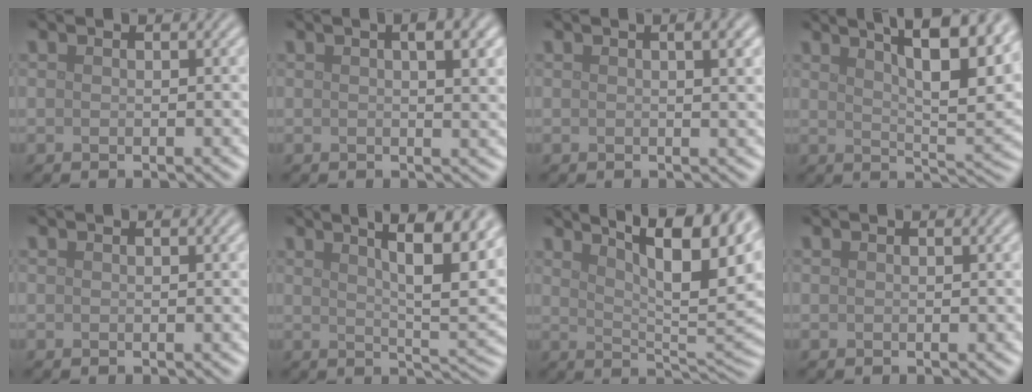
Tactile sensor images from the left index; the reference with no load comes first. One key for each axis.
{"total": 3.2, "fx": 1.1, "fy": 0.9, "fz": 2.9, "tx": -0.034, "ty": 0.007, "tz": 0.014}
{"total": 2.8, "fx": 1.0, "fy": 0.8, "fz": 2.5, "tx": -0.023, "ty": 0.007, "tz": 0.010}
{"total": 12.6, "fx": 7.4, "fy": 3.6, "fz": 9.6, "tx": -0.103, "ty": 0.027, "tz": 0.087}
{"total": 0.0}
{"total": 11.3, "fx": 5.9, "fy": 3.1, "fz": 9.1, "tx": -0.093, "ty": 0.024, "tz": 0.068}
{"total": 12.7, "fx": 7.2, "fy": 3.6, "fz": 9.8, "tx": -0.109, "ty": 0.017, "tz": 0.095}
{"total": 0.0}